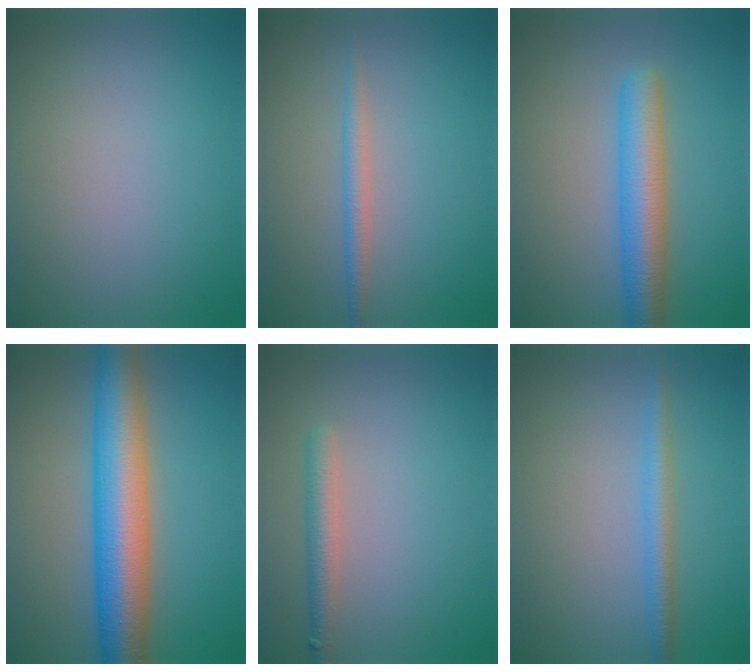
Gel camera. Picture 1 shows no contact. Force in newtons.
{"total": 1.7, "press": 1.7, "slide": 0.0}
{"total": 5.1, "press": 5.1, "slide": 0.1}
{"total": 9.3, "press": 9.2, "slide": 0.3}
{"total": 2.2, "press": 2.2, "slide": 0.1}
{"total": 2.1, "press": 2.1, "slide": 0.2}